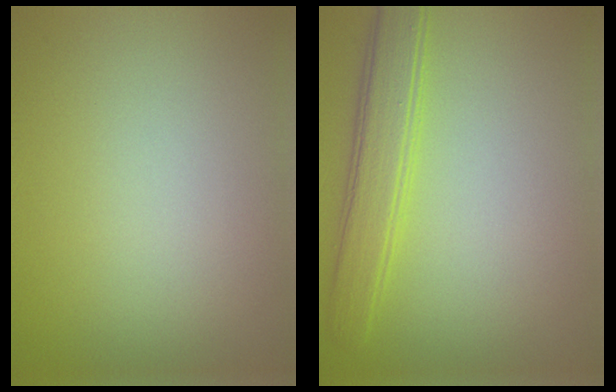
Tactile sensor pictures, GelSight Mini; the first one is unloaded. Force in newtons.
{"total": 4.7, "press": 4.7, "slide": 0.1}